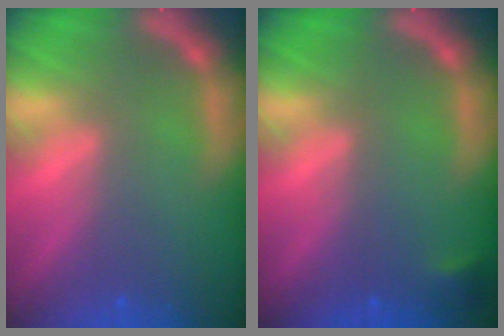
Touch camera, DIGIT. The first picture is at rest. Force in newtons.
{"total": 0.9}